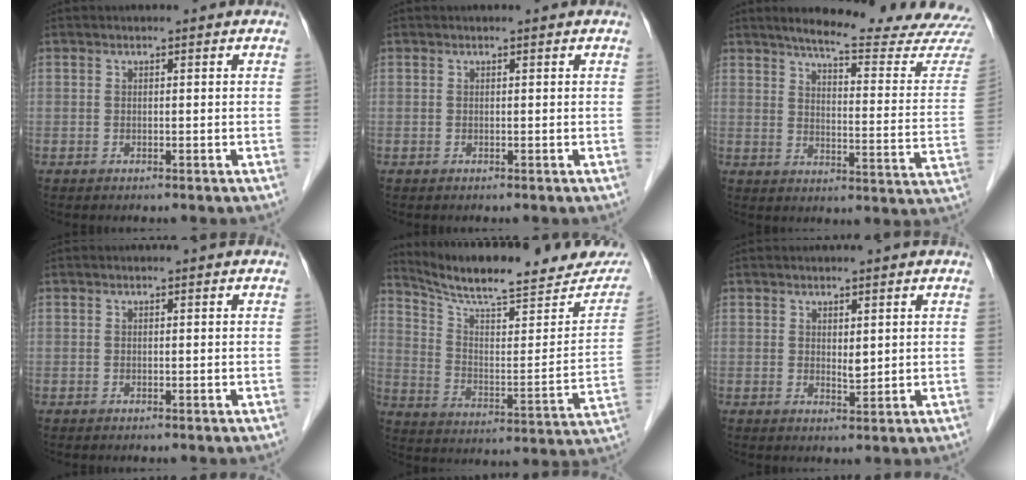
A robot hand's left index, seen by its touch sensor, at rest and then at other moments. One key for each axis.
{"total": 0.0}
{"total": 19.3, "fx": 18.0, "fy": -0.1, "fz": 7.0, "tx": -0.095, "ty": -0.095, "tz": 0.214}
{"total": 0.0}
{"total": 21.8, "fx": 19.4, "fy": 3.5, "fz": 9.3, "tx": -0.143, "ty": -0.034, "tz": 0.273}
{"total": 1.7, "fx": 0.7, "fy": 0.6, "fz": 1.4, "tx": -0.025, "ty": -0.008, "tz": 0.017}